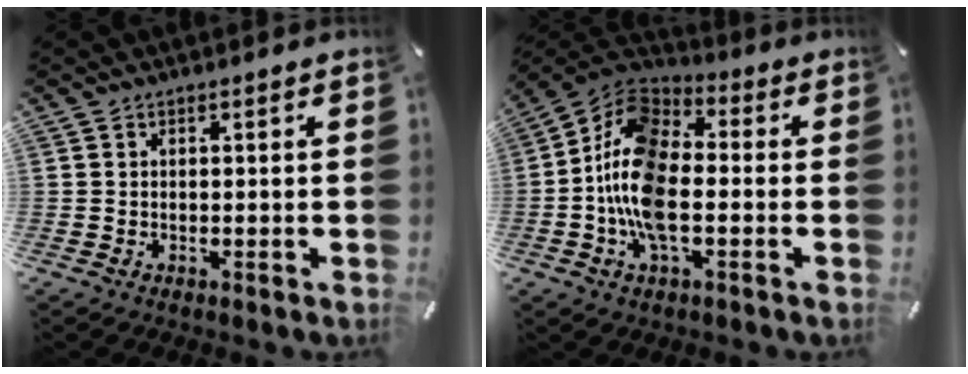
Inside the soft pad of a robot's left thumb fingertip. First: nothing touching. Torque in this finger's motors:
{"motor_torque": [0.34, 1.85, 1.87, 0.05, 0.75]}